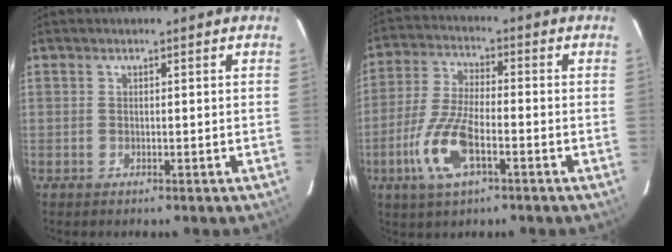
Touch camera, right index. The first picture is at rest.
{"total": 11.2, "force": [-4.6, 3.9, 9.5], "torque": [-0.207, -0.004, -0.089]}